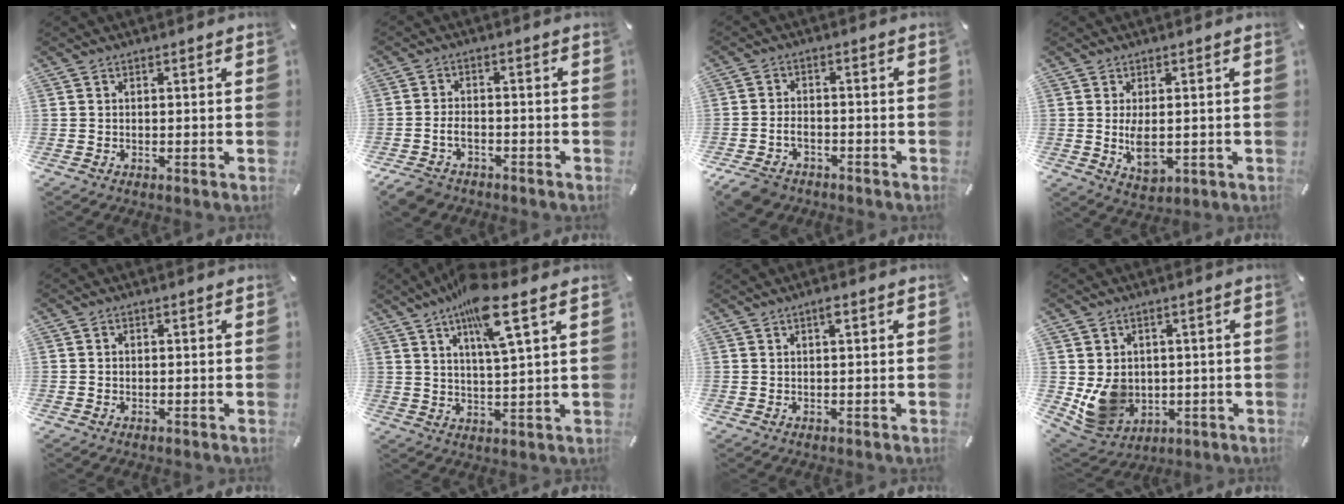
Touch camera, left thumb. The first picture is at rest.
{"total": 4.4, "force": [-2.6, 2.9, 2.1], "torque": [-0.047, 0.014, -0.052]}
{"total": 4.8, "force": [-3.0, 3.2, 1.9], "torque": [-0.050, 0.013, -0.059]}
{"total": 5.7, "force": [-0.2, 3.1, 4.8], "torque": [-0.100, -0.007, -0.010]}
{"total": 0.8, "force": [-0.1, 0.6, 0.4], "torque": [-0.010, 0.004, -0.003]}
{"total": 11.6, "force": [6.8, 1.8, 9.2], "torque": [-0.160, -0.023, 0.113]}
{"total": 1.5, "force": [0.7, 0.3, 1.3], "torque": [-0.028, 0.002, 0.010]}
{"total": 9.6, "force": [0.5, 9.0, 3.3], "torque": [-0.079, -0.010, 0.015]}